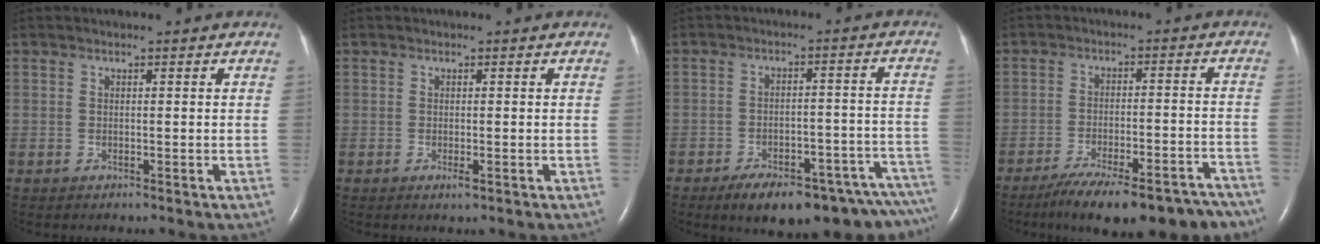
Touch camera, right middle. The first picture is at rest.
{"total": 0.9, "force": [-0.4, 0.2, 0.8], "torque": [-0.015, -0.003, -0.006]}
{"total": 18.6, "force": [-15.2, 4.7, 9.6], "torque": [-0.068, 0.027, -0.192]}
{"total": 20.0, "force": [-16.7, 4.9, 9.9], "torque": [-0.112, 0.005, -0.228]}